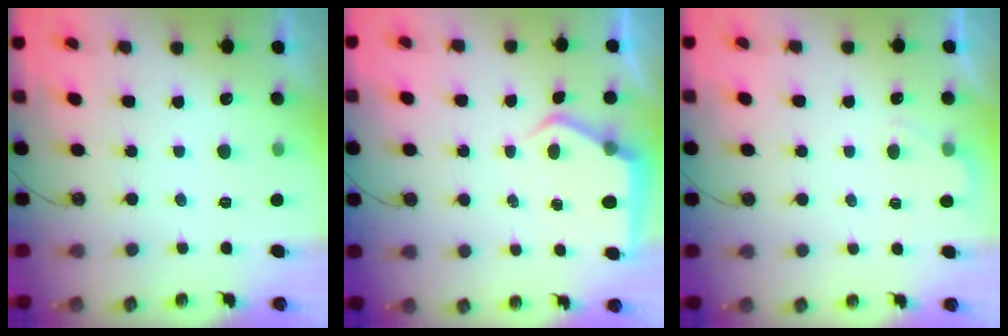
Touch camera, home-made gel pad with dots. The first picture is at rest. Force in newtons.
{"total": 5.6, "press": 5.6, "slide": 0.8}
{"total": 2.4, "press": 2.4, "slide": 0.4}